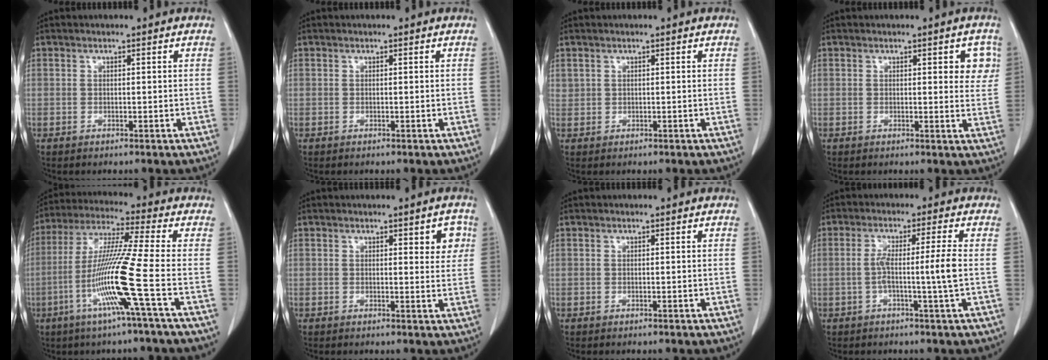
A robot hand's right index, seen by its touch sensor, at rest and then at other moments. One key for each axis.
{"total": 0.0}
{"total": 0.9, "fx": 0.6, "fy": 0.6, "fz": 0.0, "tx": 0.010, "ty": 0.008, "tz": 0.012}
{"total": 4.1, "fx": 1.5, "fy": 1.5, "fz": 3.5, "tx": -0.032, "ty": -0.001, "tz": 0.011}
{"total": 13.2, "fx": -4.2, "fy": -2.4, "fz": 12.2, "tx": -0.246, "ty": -0.015, "tz": -0.087}
{"total": 3.5, "fx": 1.4, "fy": 1.3, "fz": 3.0, "tx": -0.030, "ty": 0.000, "tz": 0.014}
{"total": 0.0}
{"total": 5.6, "fx": -0.8, "fy": -1.2, "fz": 5.4, "tx": -0.096, "ty": 0.006, "tz": -0.010}